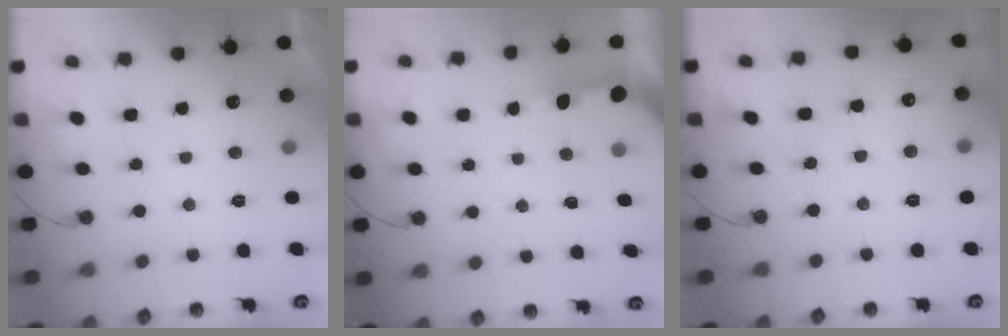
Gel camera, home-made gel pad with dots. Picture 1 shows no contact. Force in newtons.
{"total": 3.2, "press": 3.2, "slide": 0.5}
{"total": 3.8, "press": 3.7, "slide": 0.7}